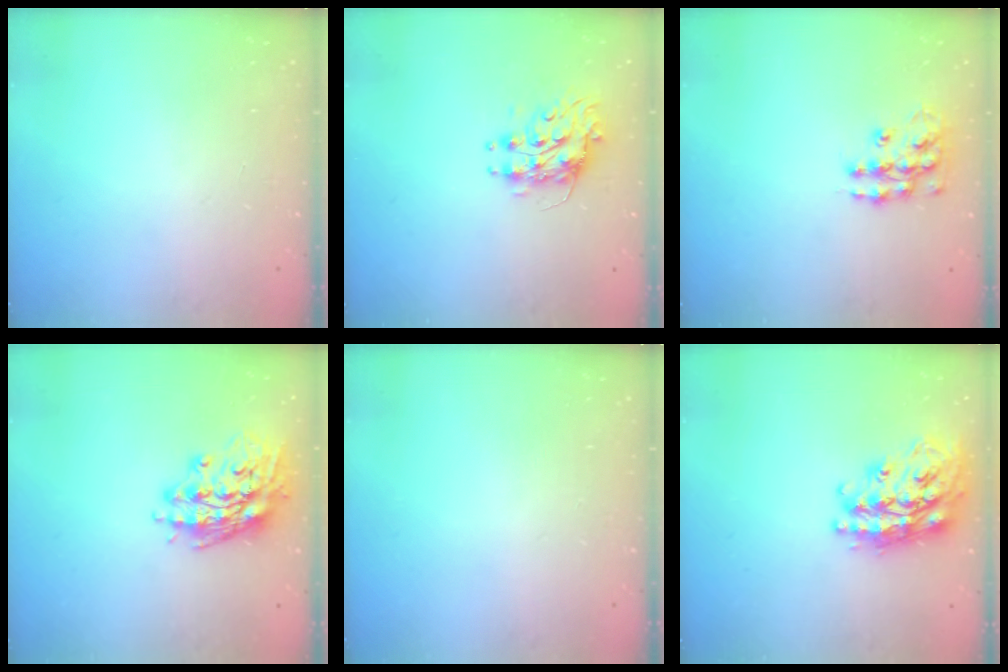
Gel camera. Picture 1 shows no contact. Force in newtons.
{"total": 8.1, "press": 8.1, "slide": 0.2}
{"total": 11.7, "press": 11.6, "slide": 0.8}
{"total": 16.1, "press": 15.9, "slide": 2.1}
{"total": 0.0}
{"total": 23.5, "press": 23.4, "slide": 2.0}